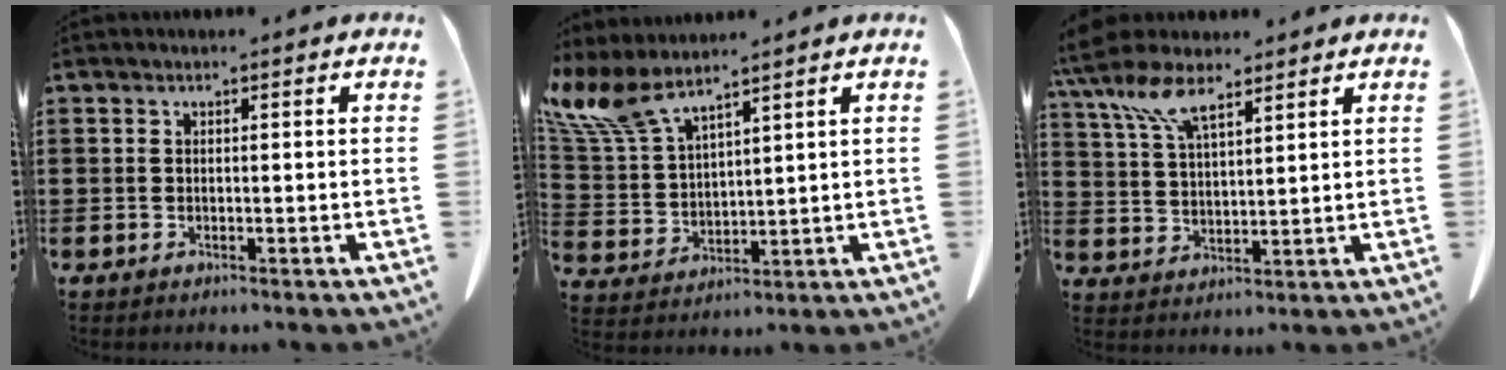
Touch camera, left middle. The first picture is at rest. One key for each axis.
{"total": 8.3, "fx": 6.3, "fy": 2.2, "fz": 5.0, "tx": -0.131, "ty": -0.026, "tz": 0.114}
{"total": 9.3, "fx": 6.5, "fy": 3.2, "fz": 5.8, "tx": -0.138, "ty": -0.011, "tz": 0.117}